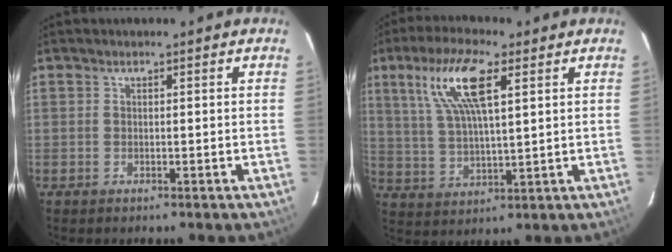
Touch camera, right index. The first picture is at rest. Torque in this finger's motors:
{"motor_torque": [0.58, 0.01, 0.33, 0.18]}